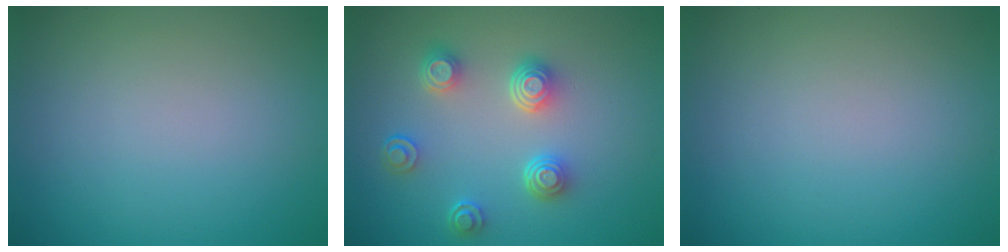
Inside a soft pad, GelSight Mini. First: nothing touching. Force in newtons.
{"total": 4.1, "press": 3.2, "slide": 2.6}
{"total": 0.0}